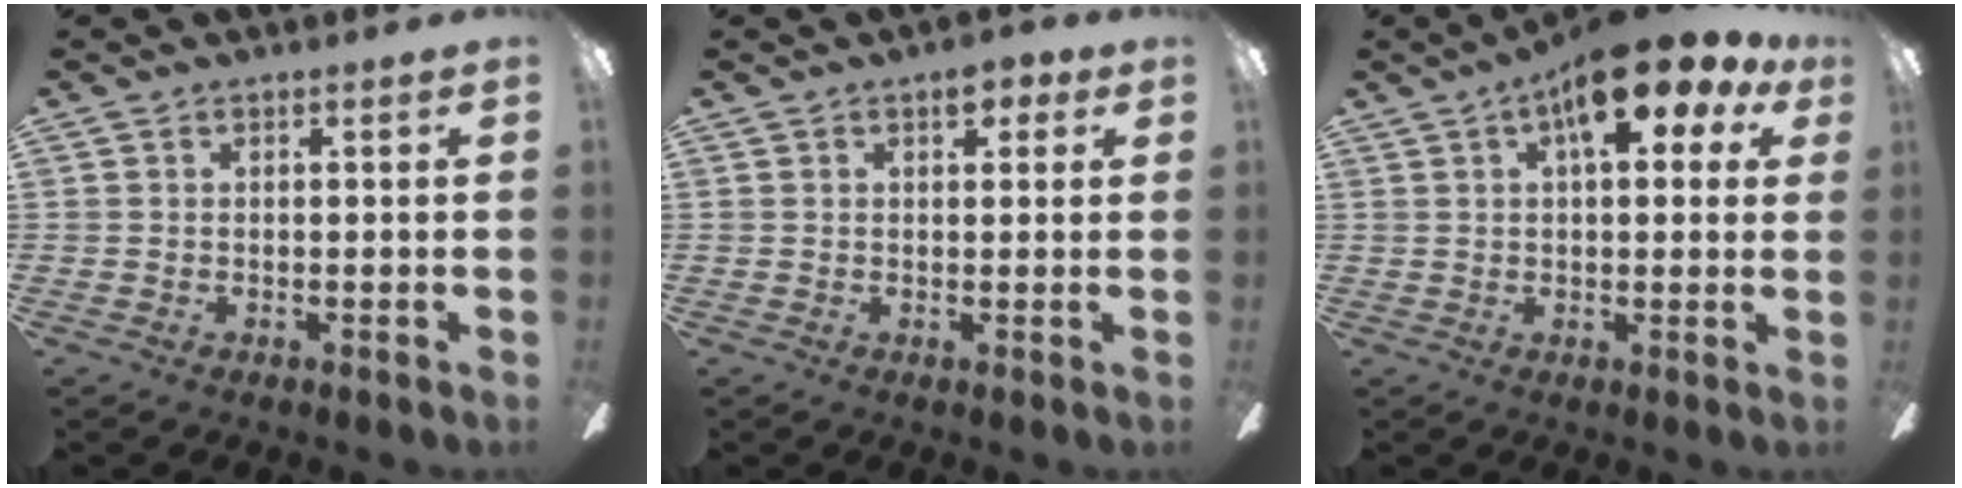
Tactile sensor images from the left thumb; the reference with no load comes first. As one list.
[{"total": 3.9, "force": [2.3, 2.0, 2.5], "torque": [-0.021, -0.007, 0.033]}, {"total": 14.7, "force": [7.5, 5.5, 11.4], "torque": [-0.163, -0.024, 0.118]}]